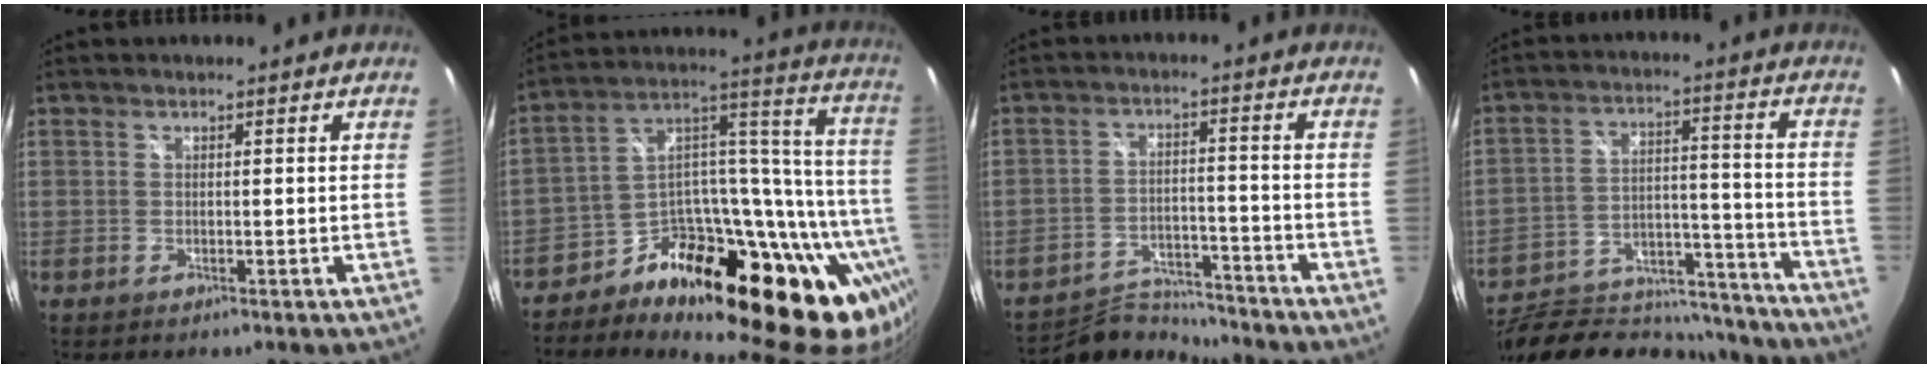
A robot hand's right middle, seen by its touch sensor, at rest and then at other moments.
{"total": 31.2, "force": [-18.0, 13.8, 21.4], "torque": [-0.266, 0.030, -0.269]}
{"total": 9.2, "force": [-9.1, 1.3, 0.8], "torque": [-0.032, 0.007, -0.149]}
{"total": 24.9, "force": [-19.9, 10.7, 10.5], "torque": [-0.208, 0.024, -0.260]}